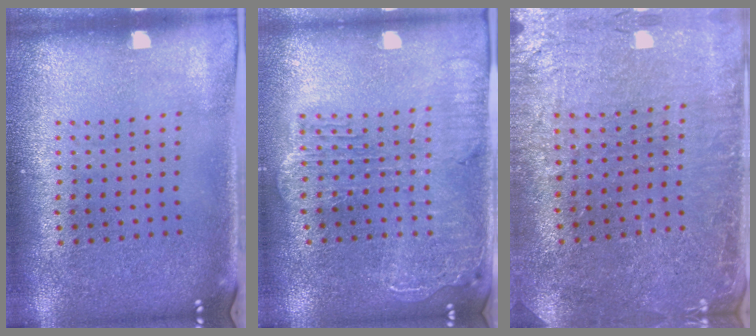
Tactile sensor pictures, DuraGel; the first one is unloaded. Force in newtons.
{"total": 2.2, "press": 2.0, "slide": 1.0}
{"total": 1.2, "press": 1.2, "slide": 0.1}